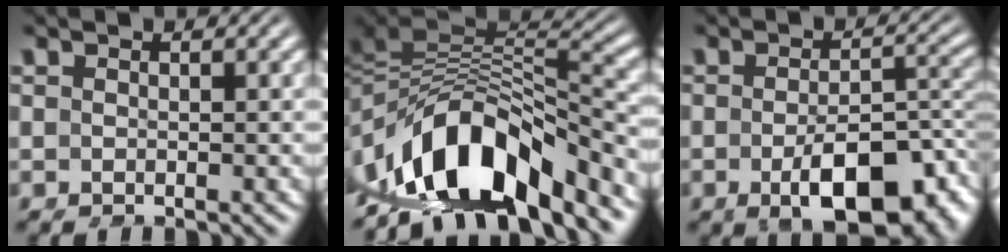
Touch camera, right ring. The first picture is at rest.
{"total": 13.7, "force": [-2.5, 9.2, 9.8], "torque": [-0.174, -0.020, -0.030]}
{"total": 7.0, "force": [-2.6, 3.0, 5.8], "torque": [-0.061, -0.010, -0.036]}